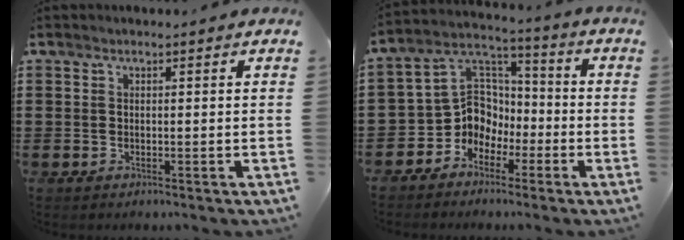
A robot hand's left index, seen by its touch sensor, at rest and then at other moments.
{"total": 7.7, "force": [-3.2, 6.8, 1.9], "torque": [-0.075, 0.002, -0.066]}